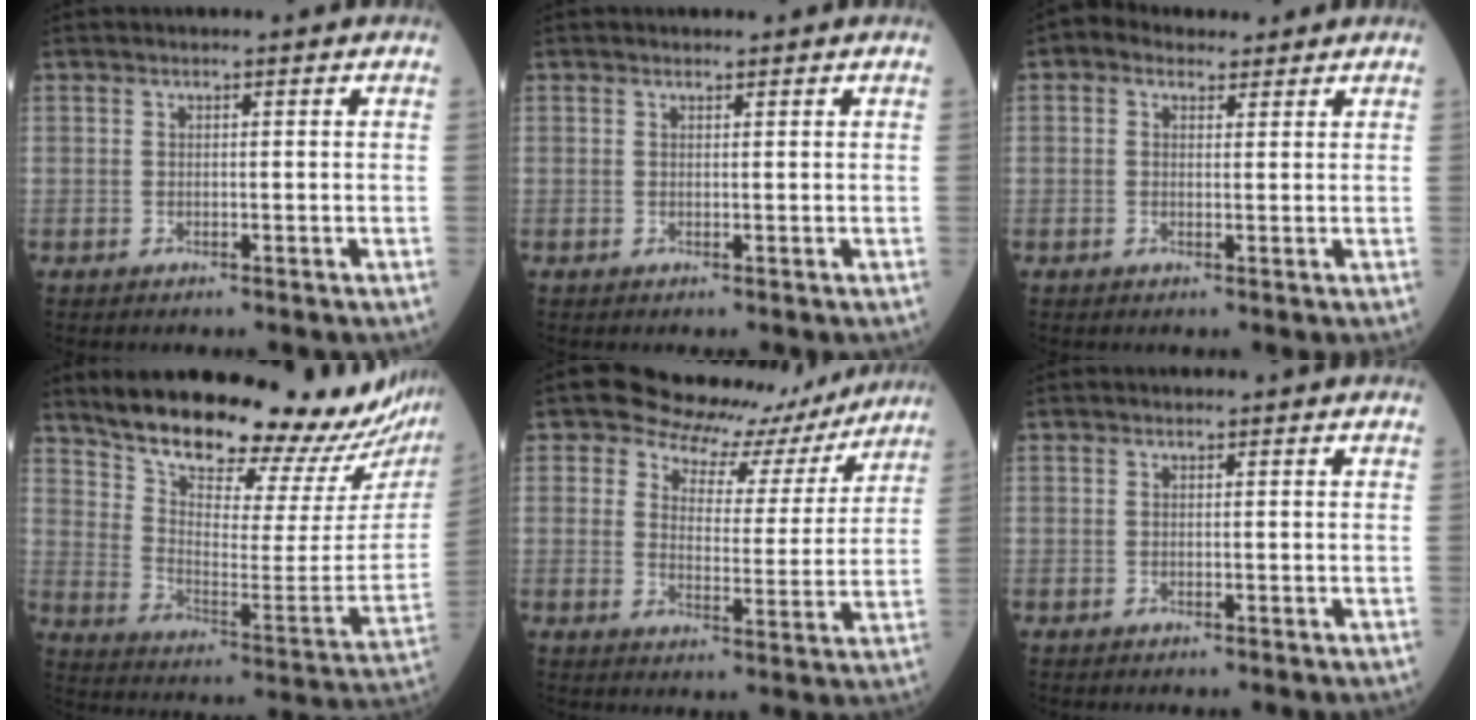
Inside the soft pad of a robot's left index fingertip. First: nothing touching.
{"total": 0.0}
{"total": 3.6, "force": [2.3, 2.4, 1.4], "torque": [-0.027, 0.026, 0.039]}
{"total": 27.0, "force": [24.5, 3.7, 10.8], "torque": [-0.167, -0.103, 0.327]}
{"total": 10.9, "force": [9.6, 4.7, 1.5], "torque": [-0.014, -0.007, 0.112]}
{"total": 0.0}